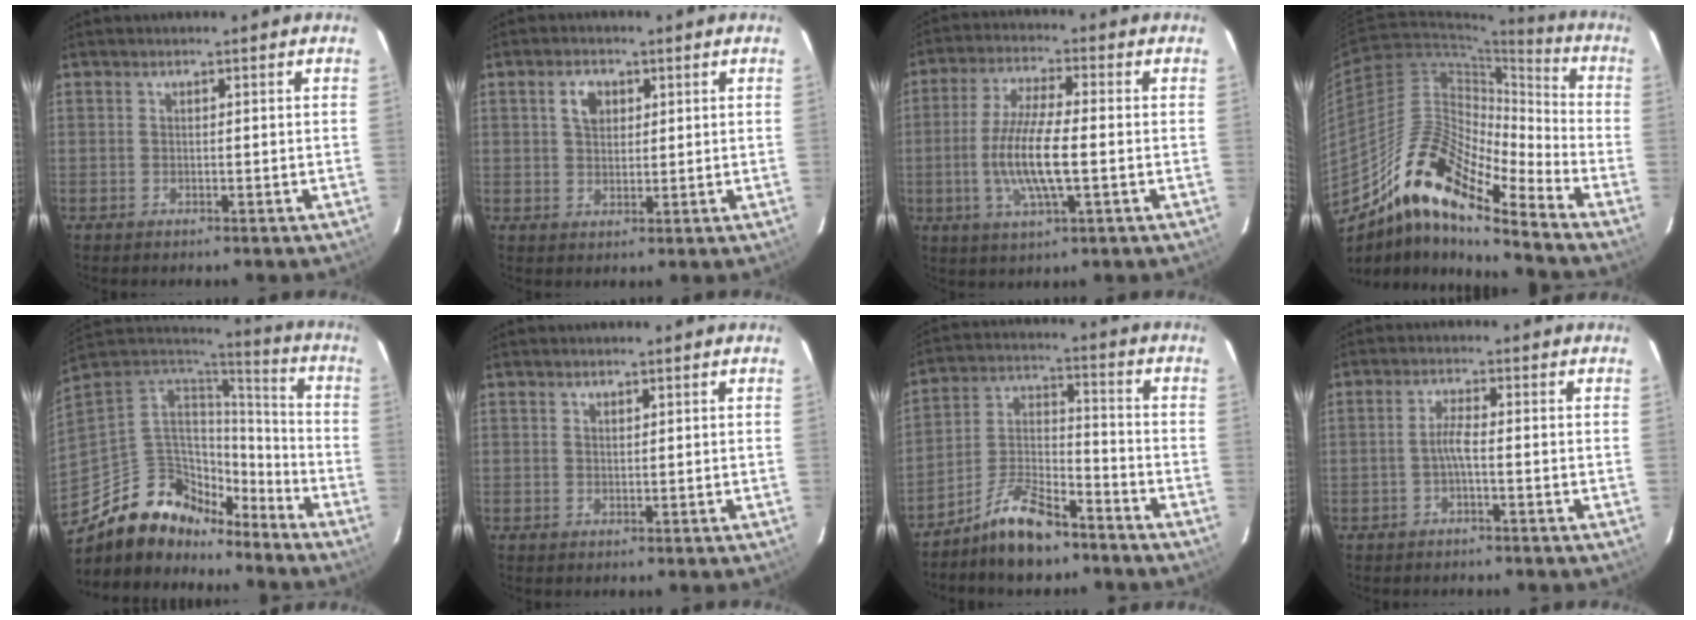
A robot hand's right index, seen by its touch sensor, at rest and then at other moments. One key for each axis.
{"total": 4.0, "fx": 1.5, "fy": 2.8, "fz": 2.5, "tx": -0.041, "ty": 0.011, "tz": 0.029}
{"total": 11.2, "fx": -1.8, "fy": 2.4, "fz": 10.7, "tx": -0.214, "ty": -0.007, "tz": -0.037}
{"total": 16.8, "fx": -12.6, "fy": 3.8, "fz": 10.4, "tx": -0.171, "ty": 0.003, "tz": -0.250}
{"total": 17.7, "fx": -12.9, "fy": 10.1, "fz": 6.5, "tx": -0.147, "ty": 0.030, "tz": -0.218}
{"total": 0.8, "fx": 0.6, "fy": 0.4, "fz": 0.2, "tx": -0.003, "ty": 0.002, "tz": 0.012}
{"total": 11.0, "fx": -8.3, "fy": 3.9, "fz": 6.0, "tx": -0.129, "ty": 0.021, "tz": -0.155}
{"total": 2.4, "fx": -0.9, "fy": 0.1, "fz": 2.2, "tx": -0.045, "ty": 0.004, "tz": -0.019}